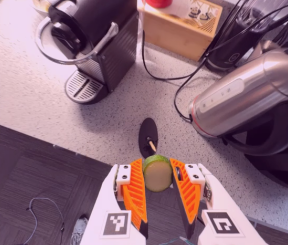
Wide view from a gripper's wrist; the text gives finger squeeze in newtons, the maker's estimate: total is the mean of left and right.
{"total": 9.1, "left": 8.6, "right": 9.6}